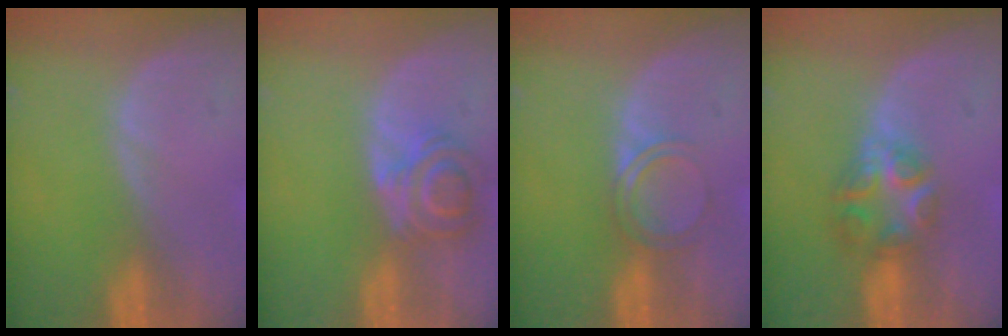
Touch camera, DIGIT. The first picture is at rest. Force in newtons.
{"total": 5.5, "press": 5.3, "slide": 1.4}
{"total": 3.0, "press": 3.0, "slide": 0.3}
{"total": 6.1, "press": 5.4, "slide": 2.8}